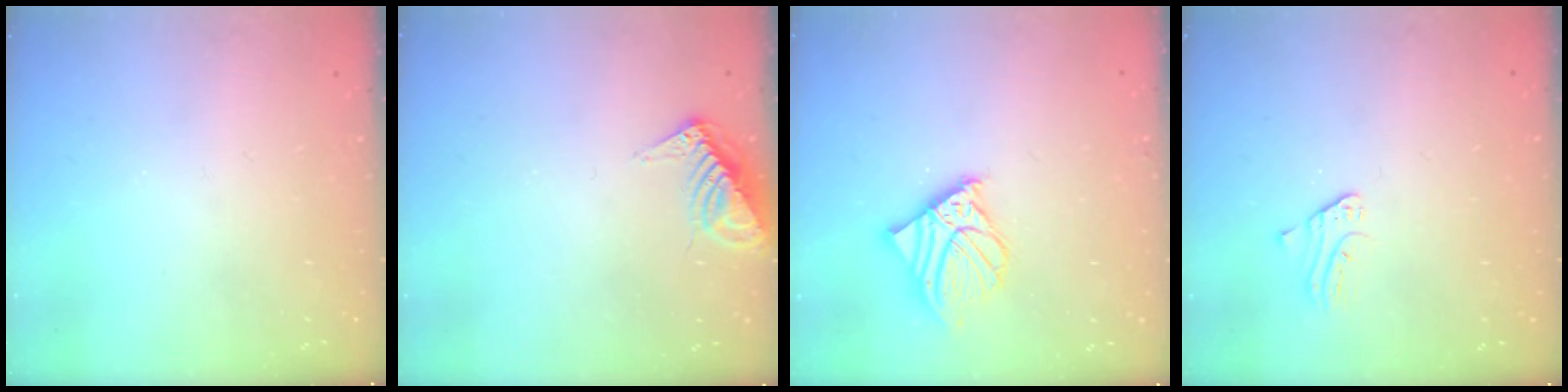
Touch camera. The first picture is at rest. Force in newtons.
{"total": 7.9, "press": 7.9, "slide": 0.6}
{"total": 10.9, "press": 10.8, "slide": 1.6}
{"total": 2.0, "press": 2.0, "slide": 0.2}